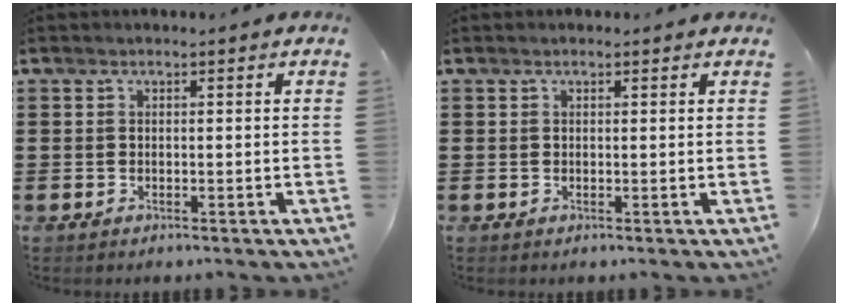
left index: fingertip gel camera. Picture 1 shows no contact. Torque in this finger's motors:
{"motor_torque": [2.14, 0.00, 0.20, 0.01]}